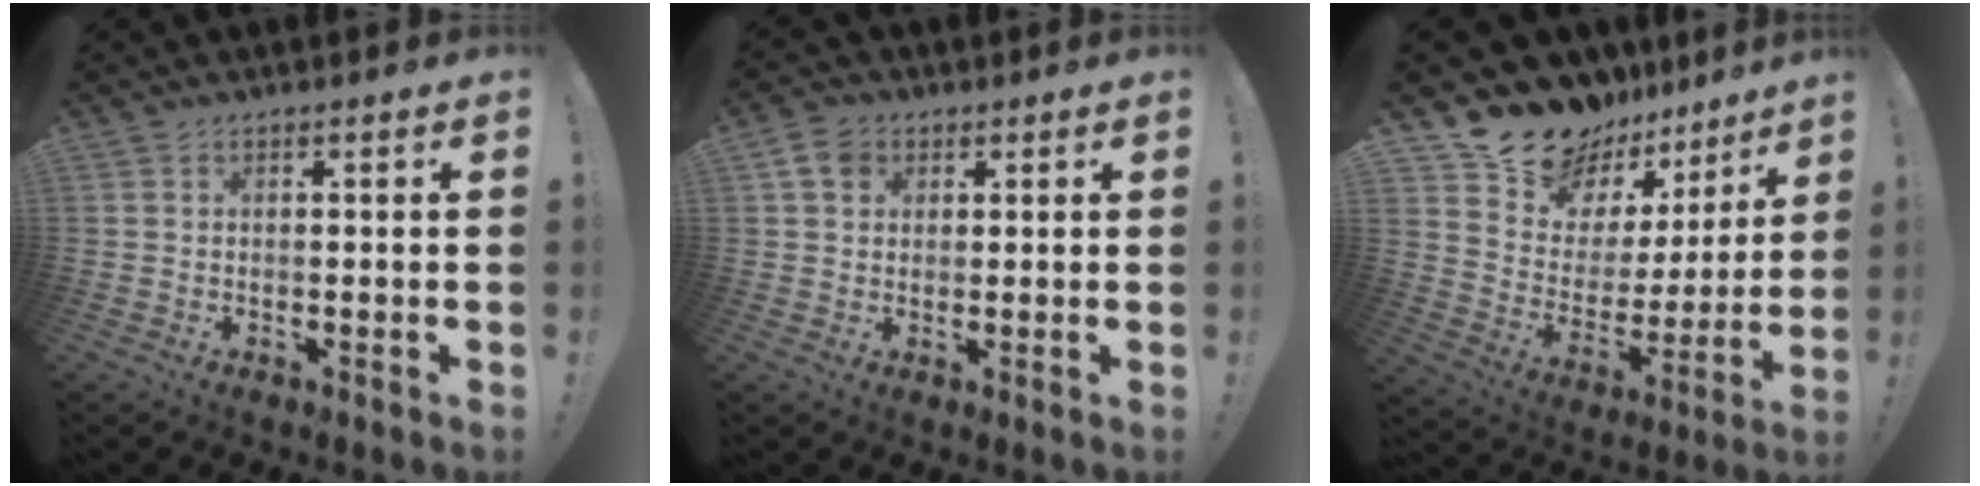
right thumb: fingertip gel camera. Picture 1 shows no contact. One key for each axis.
{"total": 5.6, "fx": 2.3, "fy": 4.4, "fz": 2.5, "tx": -0.040, "ty": 0.004, "tz": 0.046}
{"total": 15.0, "fx": 13.6, "fy": 6.2, "fz": 1.3, "tx": -0.030, "ty": -0.123, "tz": 0.259}